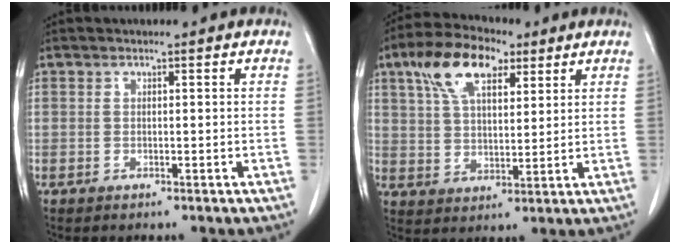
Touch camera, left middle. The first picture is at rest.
{"total": 11.2, "force": [6.1, 4.9, 8.0], "torque": [-0.159, 0.028, 0.115]}